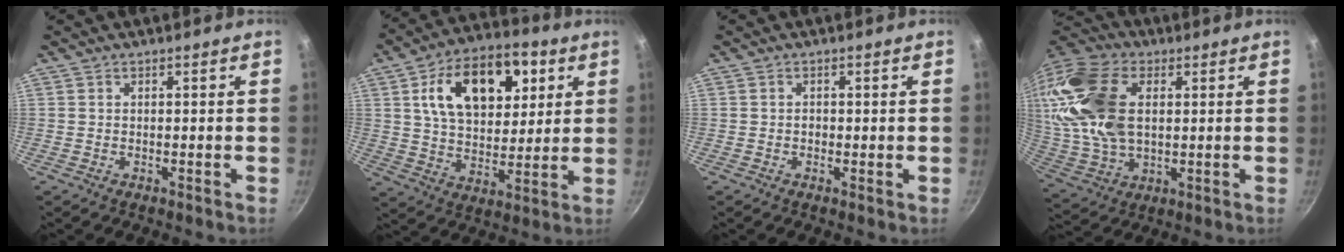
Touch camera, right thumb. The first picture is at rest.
{"total": 19.6, "force": [6.8, 11.8, 14.1], "torque": [-0.188, -0.008, 0.111]}
{"total": 1.2, "force": [0.3, 0.4, 1.0], "torque": [-0.017, -0.002, 0.005]}
{"total": 27.0, "force": [6.1, 16.8, 20.3], "torque": [-0.489, 0.021, 0.119]}